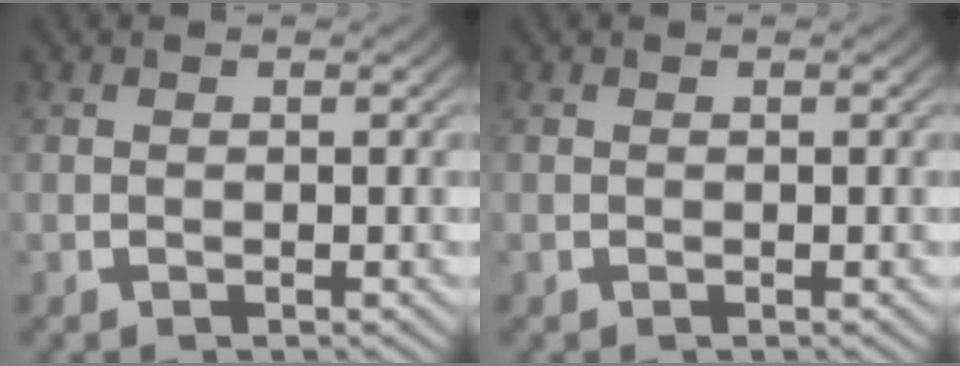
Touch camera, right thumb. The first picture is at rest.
{"total": 0.0}